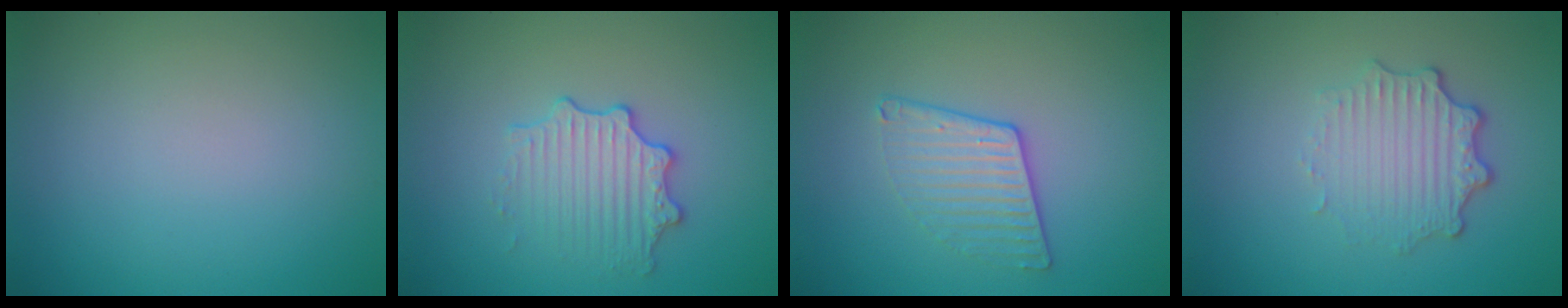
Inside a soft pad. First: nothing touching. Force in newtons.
{"total": 2.9, "press": 2.8, "slide": 0.7}
{"total": 2.3, "press": 1.9, "slide": 1.3}
{"total": 3.6, "press": 2.8, "slide": 2.2}